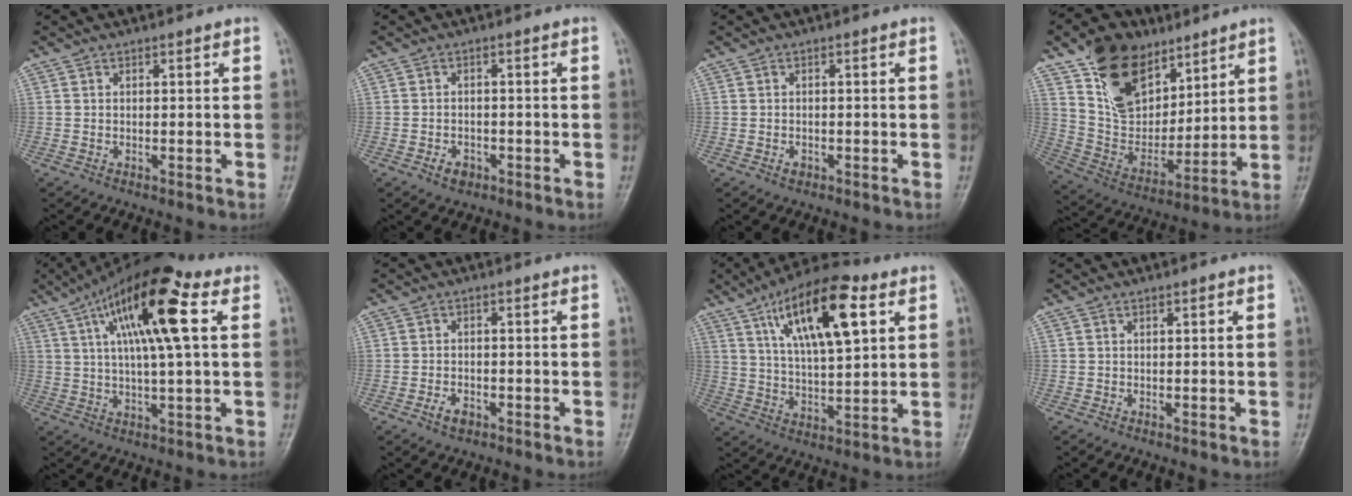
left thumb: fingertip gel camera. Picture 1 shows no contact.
{"total": 2.8, "force": [-1.5, 1.9, 1.5], "torque": [-0.018, 0.010, -0.020]}
{"total": 1.3, "force": [-0.7, 0.8, 0.7], "torque": [-0.011, 0.007, -0.009]}
{"total": 18.8, "force": [11.0, 11.5, 10.1], "torque": [-0.124, -0.050, 0.212]}
{"total": 16.0, "force": [5.2, 4.0, 14.6], "torque": [-0.254, 0.013, 0.078]}
{"total": 2.8, "force": [-1.6, 1.6, 1.7], "torque": [-0.031, 0.011, -0.024]}
{"total": 17.2, "force": [7.3, 6.3, 14.2], "torque": [-0.219, -0.014, 0.123]}
{"total": 0.0}